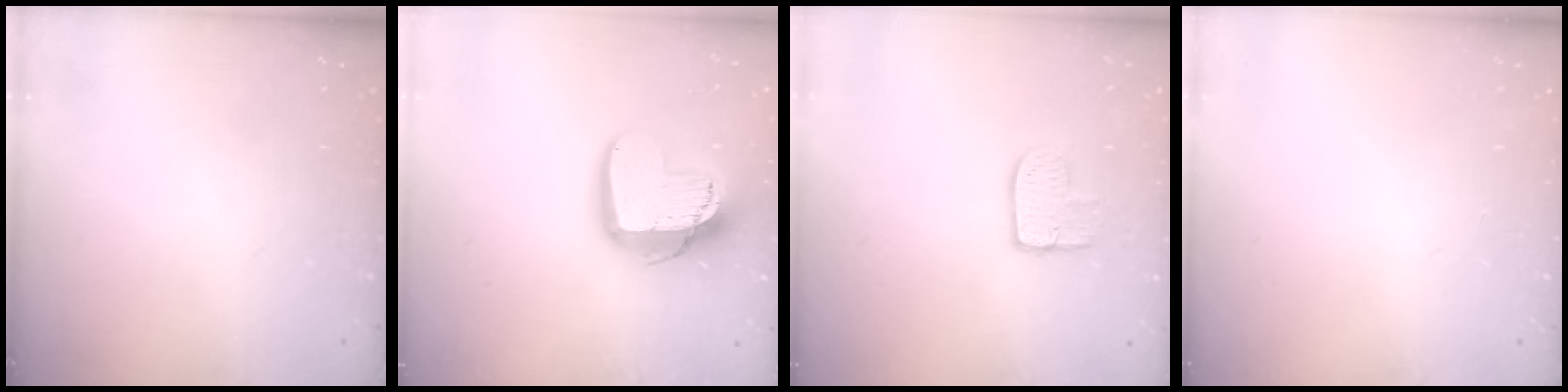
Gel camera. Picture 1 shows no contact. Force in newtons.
{"total": 14.7, "press": 14.6, "slide": 1.2}
{"total": 7.9, "press": 7.9, "slide": 0.5}
{"total": 0.0}